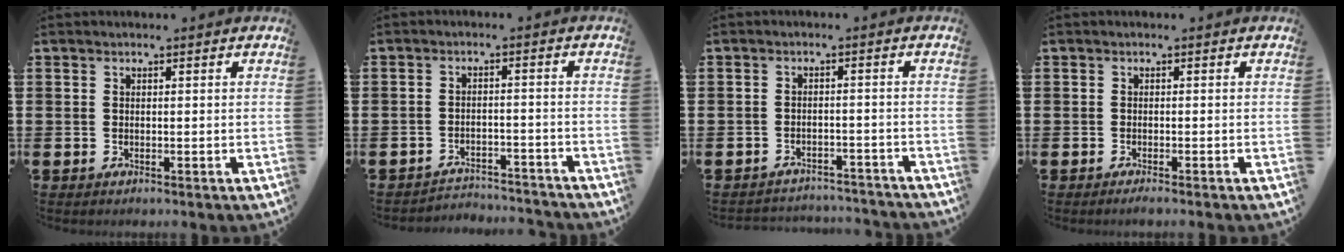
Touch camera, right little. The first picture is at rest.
{"total": 2.9, "force": [-2.8, 0.1, -0.2], "torque": [-0.004, 0.002, -0.062]}
{"total": 2.3, "force": [-2.3, 0.1, -0.2], "torque": [-0.004, 0.003, -0.051]}
{"total": 0.7, "force": [-0.5, -0.1, 0.5], "torque": [-0.006, -0.002, -0.010]}